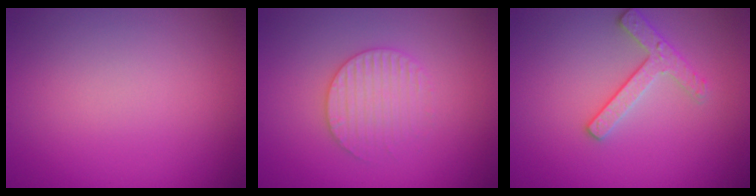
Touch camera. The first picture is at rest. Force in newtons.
{"total": 2.8, "press": 2.7, "slide": 0.6}
{"total": 2.4, "press": 2.3, "slide": 0.5}